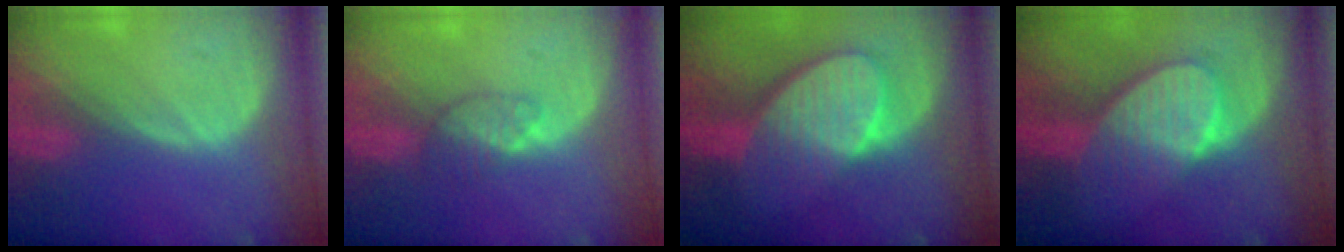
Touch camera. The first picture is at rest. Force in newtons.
{"total": 3.5, "press": 3.2, "slide": 1.4}
{"total": 8.9, "press": 8.1, "slide": 3.7}
{"total": 7.8, "press": 7.4, "slide": 2.4}